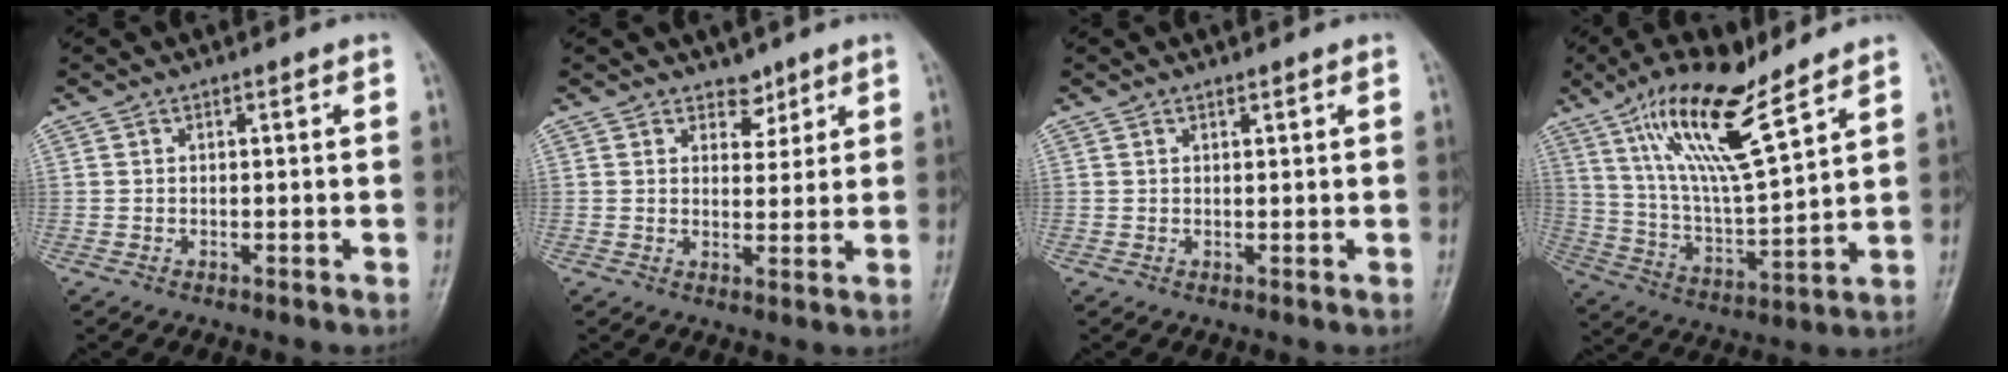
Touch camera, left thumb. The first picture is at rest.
{"total": 3.6, "force": [2.6, 2.3, 0.9], "torque": [0.011, -0.018, 0.040]}
{"total": 0.8, "force": [0.6, 0.3, 0.4], "torque": [-0.005, -0.004, 0.008]}
{"total": 17.4, "force": [10.8, 4.2, 13.0], "torque": [-0.229, -0.049, 0.210]}